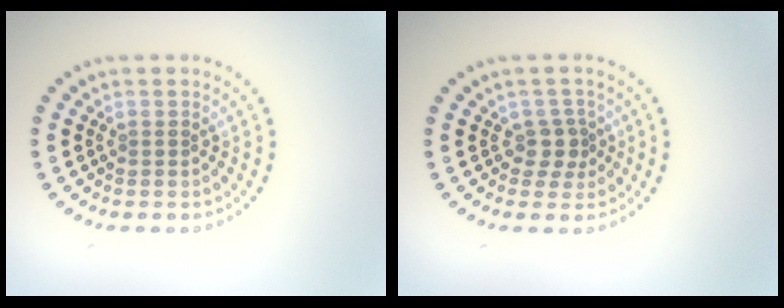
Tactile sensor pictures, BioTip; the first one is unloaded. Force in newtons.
{"total": 1.9, "press": 1.5, "slide": 1.2}